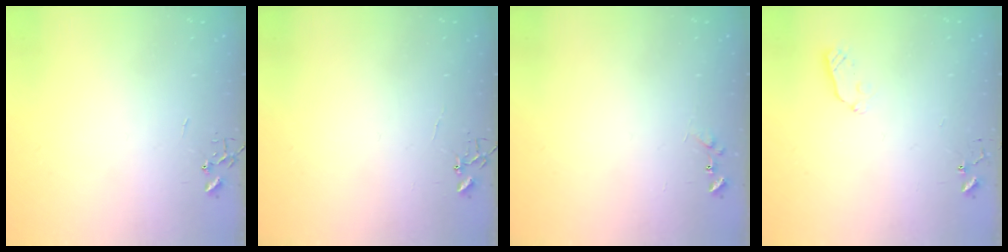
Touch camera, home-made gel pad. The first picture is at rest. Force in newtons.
{"total": 4.3, "press": 4.3, "slide": 0.3}
{"total": 7.1, "press": 7.0, "slide": 0.5}
{"total": 3.8, "press": 3.8, "slide": 0.6}